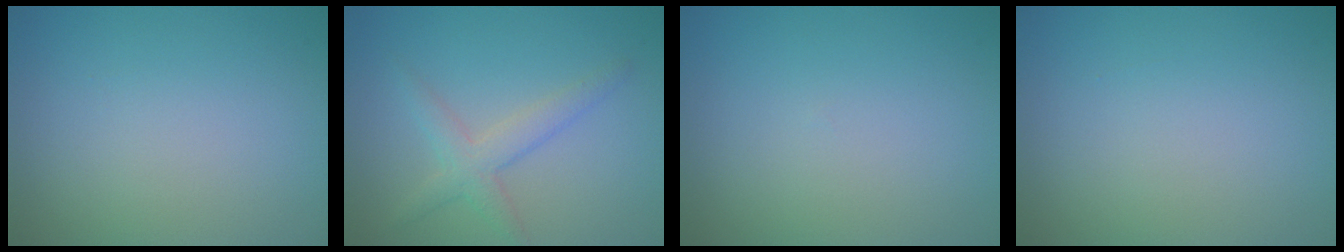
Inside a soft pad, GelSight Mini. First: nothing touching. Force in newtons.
{"total": 2.2, "press": 2.2, "slide": 0.2}
{"total": 0.0}
{"total": 0.0}